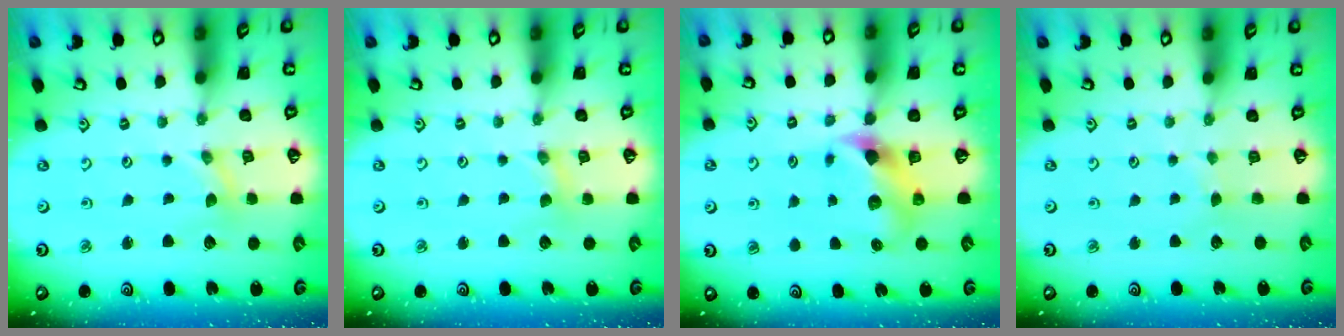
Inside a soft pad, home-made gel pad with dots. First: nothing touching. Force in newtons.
{"total": 0.8, "press": 0.8, "slide": 0.2}
{"total": 6.9, "press": 6.8, "slide": 1.1}
{"total": 1.1, "press": 1.1, "slide": 0.2}